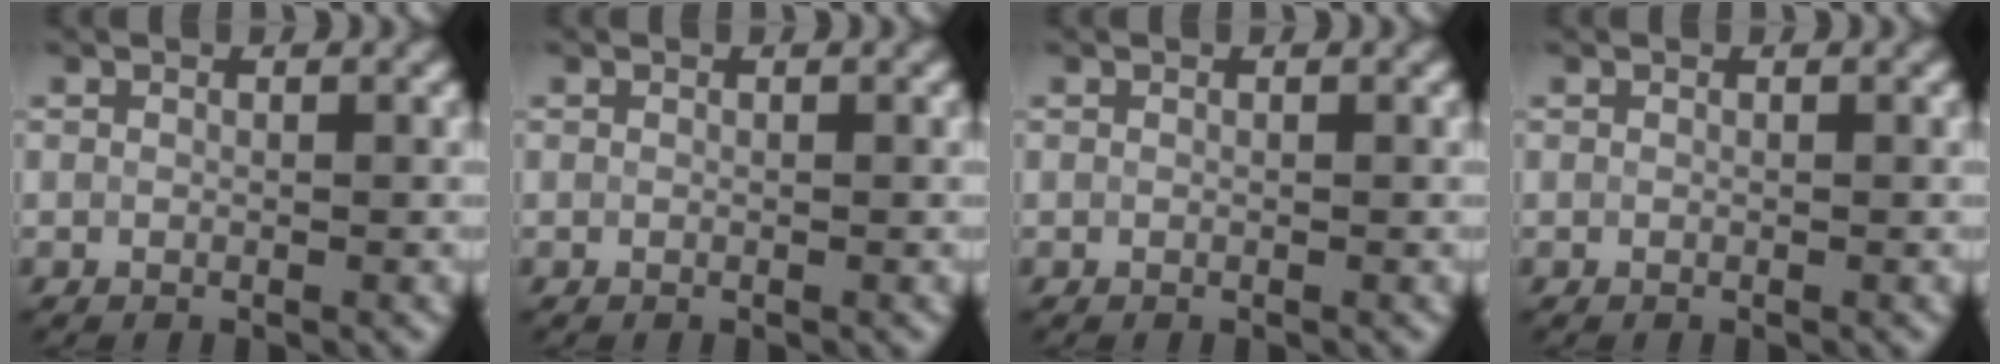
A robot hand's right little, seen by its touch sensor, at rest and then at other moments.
{"total": 0.0}
{"total": 0.0}
{"total": 0.0}